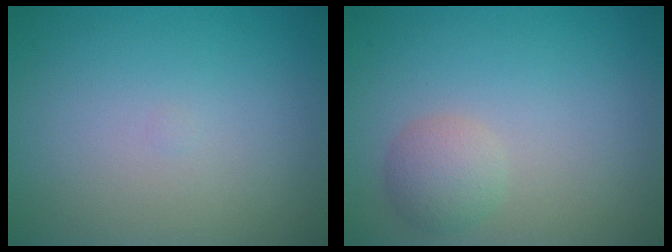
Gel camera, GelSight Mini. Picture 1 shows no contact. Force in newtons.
{"total": 2.2, "press": 2.2, "slide": 0.1}